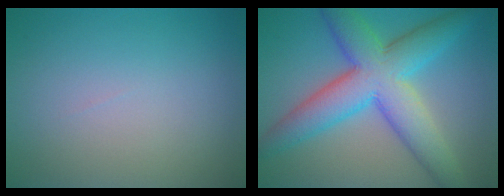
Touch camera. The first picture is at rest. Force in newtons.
{"total": 9.2, "press": 9.2, "slide": 0.1}